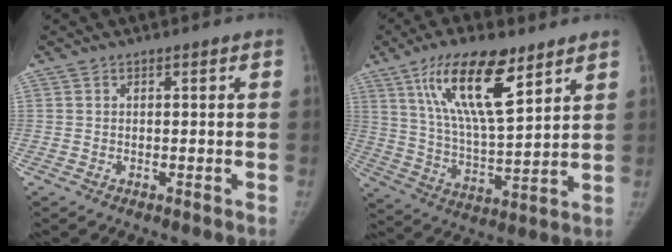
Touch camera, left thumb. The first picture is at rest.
{"total": 17.6, "force": [9.7, 5.7, 13.5], "torque": [-0.215, -0.046, 0.179]}